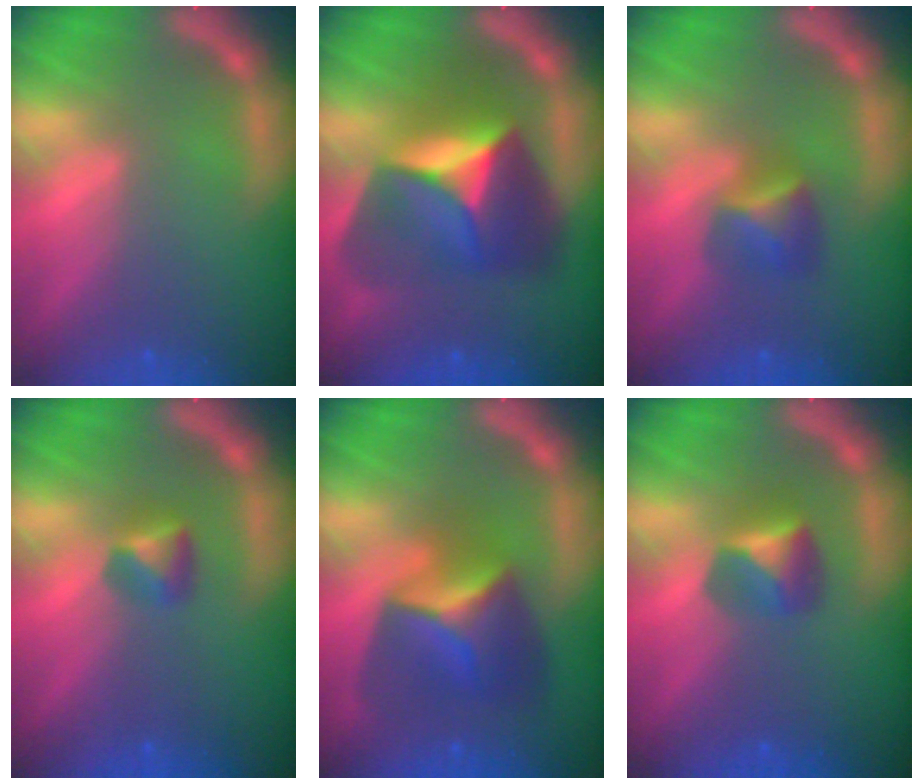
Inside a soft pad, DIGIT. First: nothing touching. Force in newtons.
{"total": 9.5}
{"total": 2.9}
{"total": 1.9}
{"total": 6.9}
{"total": 2.9}